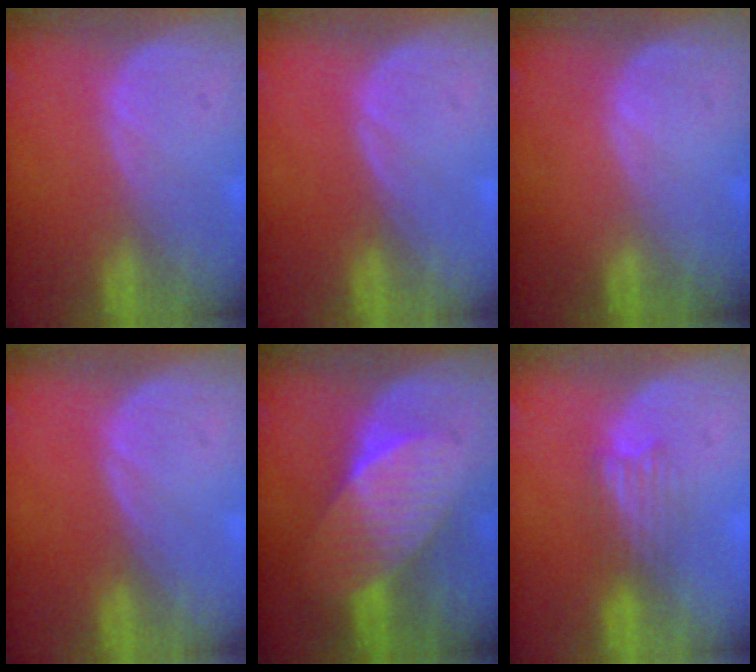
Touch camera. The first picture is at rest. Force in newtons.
{"total": 0.0}
{"total": 0.0}
{"total": 0.0}
{"total": 7.4, "press": 7.0, "slide": 2.2}
{"total": 3.3, "press": 2.9, "slide": 1.6}